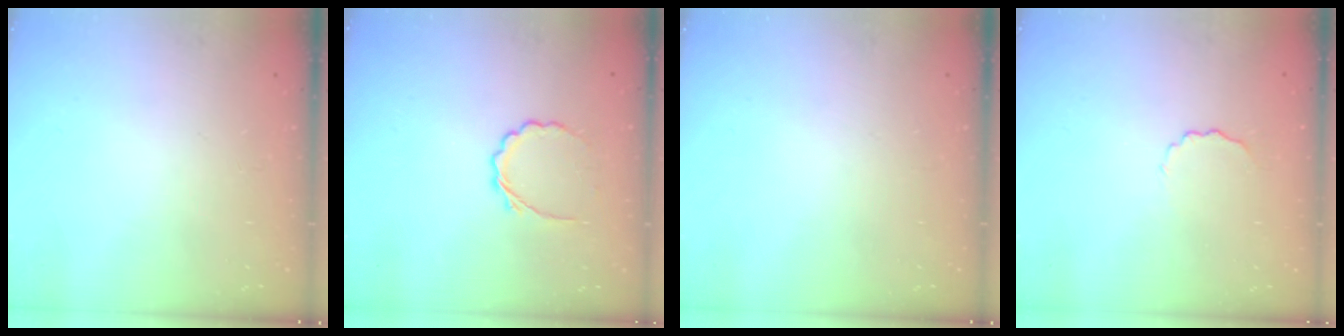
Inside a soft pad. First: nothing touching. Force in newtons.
{"total": 3.2, "press": 3.0, "slide": 1.0}
{"total": 0.0}
{"total": 4.1, "press": 4.0, "slide": 0.8}